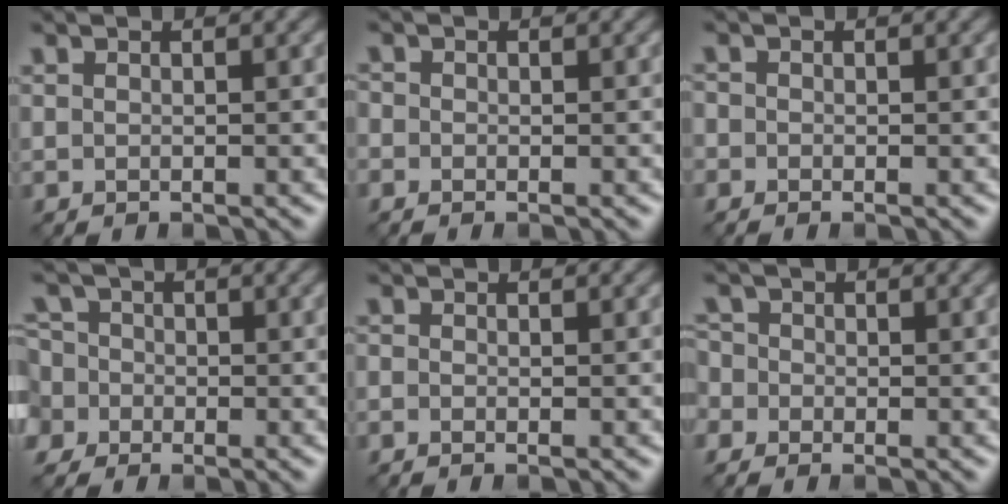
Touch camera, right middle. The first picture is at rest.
{"total": 1.1, "force": [-0.7, 0.9, 0.3], "torque": [0.001, -0.007, -0.008]}
{"total": 1.1, "force": [-0.8, 0.7, 0.2], "torque": [0.004, -0.006, -0.014]}
{"total": 5.5, "force": [-0.3, 5.0, 2.3], "torque": [-0.049, 0.028, -0.050]}
{"total": 0.8, "force": [-0.8, 0.1, 0.3], "torque": [-0.003, -0.002, -0.018]}
{"total": 3.9, "force": [-1.4, 3.0, 2.0], "torque": [-0.036, 0.018, -0.037]}